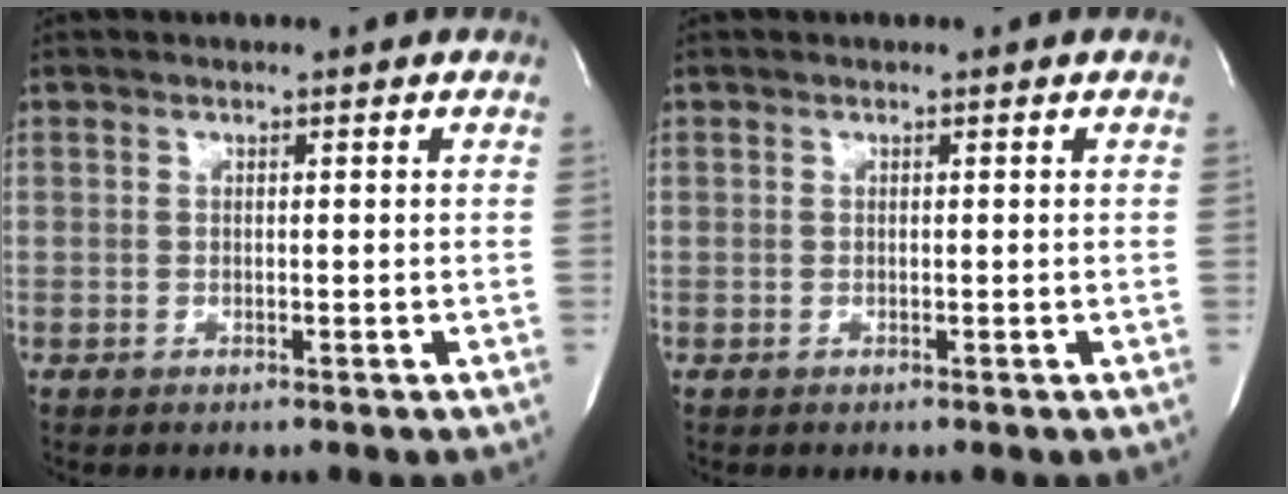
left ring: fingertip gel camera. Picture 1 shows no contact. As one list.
[{"total": 0.0}]